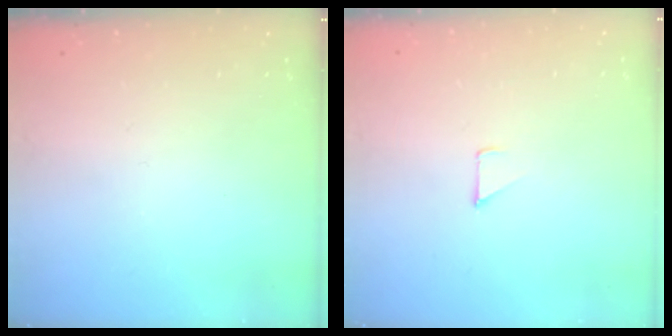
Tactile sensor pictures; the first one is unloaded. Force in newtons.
{"total": 2.9, "press": 2.8, "slide": 0.3}